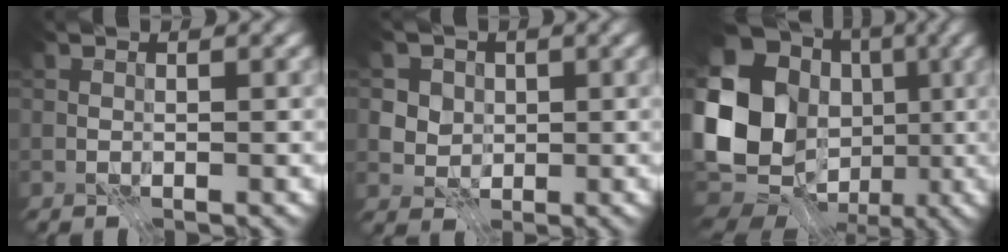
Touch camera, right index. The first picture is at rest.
{"total": 4.1, "force": [1.1, 3.7, 1.6], "torque": [-0.030, 0.004, 0.013]}
{"total": 17.5, "force": [-1.0, 14.4, 9.9], "torque": [-0.206, -0.007, -0.015]}